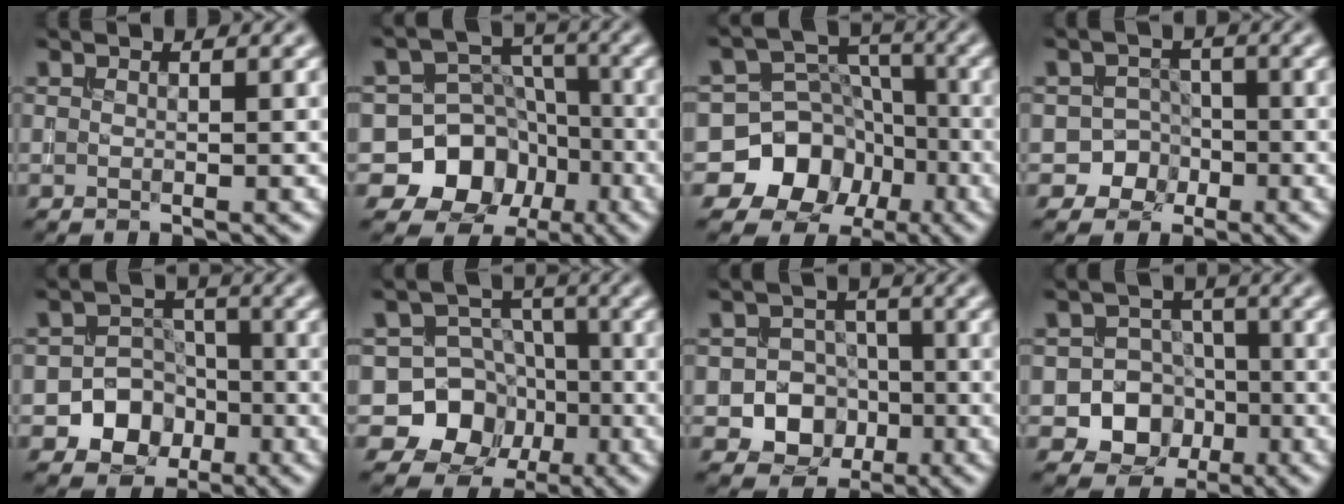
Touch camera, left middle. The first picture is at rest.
{"total": 9.7, "force": [-4.3, 8.4, 2.2], "torque": [-0.026, 0.002, -0.100]}
{"total": 10.8, "force": [-4.9, 9.5, 1.8], "torque": [-0.029, 0.002, -0.108]}
{"total": 3.6, "force": [-1.8, 3.2, 0.1], "torque": [0.039, 0.006, -0.036]}
{"total": 5.5, "force": [-2.2, 4.8, 1.4], "torque": [0.007, 0.004, -0.059]}
{"total": 9.3, "force": [-2.9, 8.5, 2.1], "torque": [-0.027, 0.011, -0.079]}
{"total": 6.5, "force": [-2.1, 5.9, 2.0], "torque": [-0.007, -0.001, -0.054]}
{"total": 7.5, "force": [-2.5, 6.7, 2.0], "torque": [-0.009, -0.002, -0.061]}